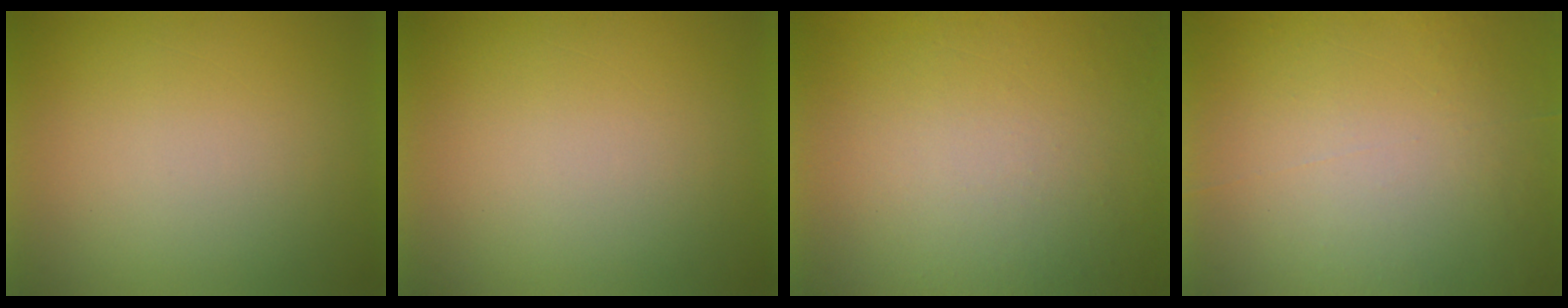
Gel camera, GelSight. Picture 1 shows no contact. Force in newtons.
{"total": 0.0}
{"total": 8.3}
{"total": 7.1}